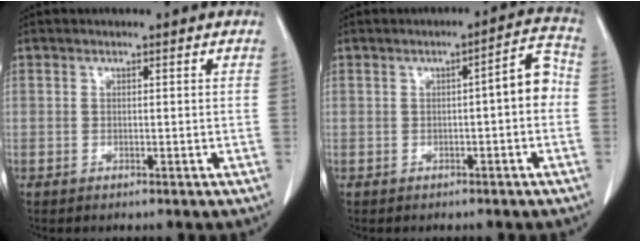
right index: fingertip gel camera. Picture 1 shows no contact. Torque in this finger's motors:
{"motor_torque": [0.54, -0.20, 0.11, 0.02]}